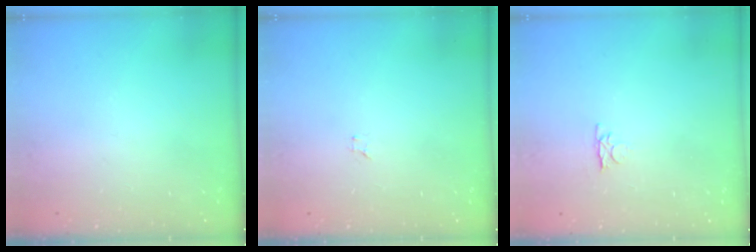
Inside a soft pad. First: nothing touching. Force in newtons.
{"total": 0.6, "press": 0.6, "slide": 0.1}
{"total": 4.1, "press": 4.0, "slide": 0.5}